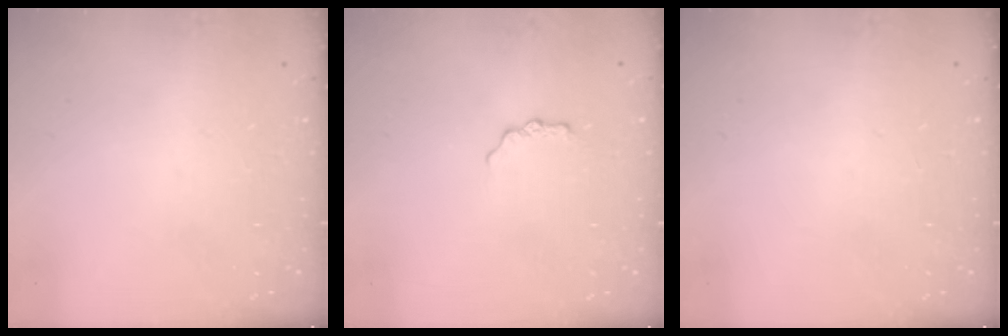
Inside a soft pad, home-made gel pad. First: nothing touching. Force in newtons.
{"total": 3.7, "press": 3.7, "slide": 0.6}
{"total": 0.0}